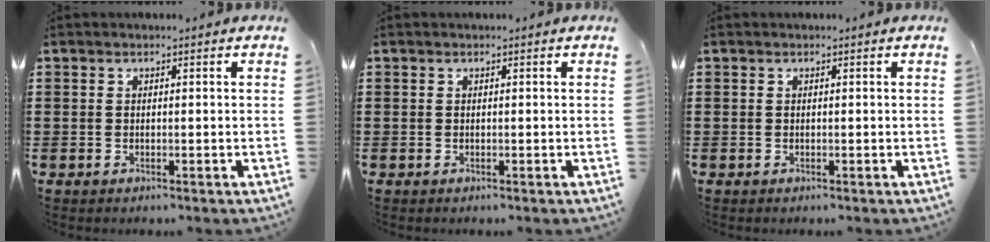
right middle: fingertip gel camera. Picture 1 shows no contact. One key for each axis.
{"total": 0.0}
{"total": 0.0}